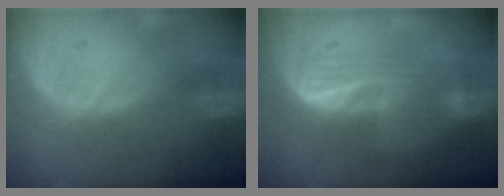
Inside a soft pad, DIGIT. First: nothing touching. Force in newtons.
{"total": 7.1, "press": 5.8, "slide": 4.1}